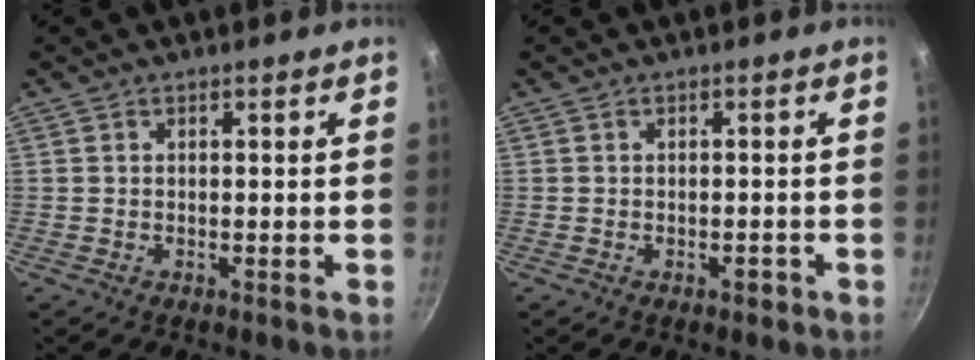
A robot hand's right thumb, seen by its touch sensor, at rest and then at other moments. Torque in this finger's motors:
{"motor_torque": [0.52, -0.25, 0.01, -0.20, -0.03]}